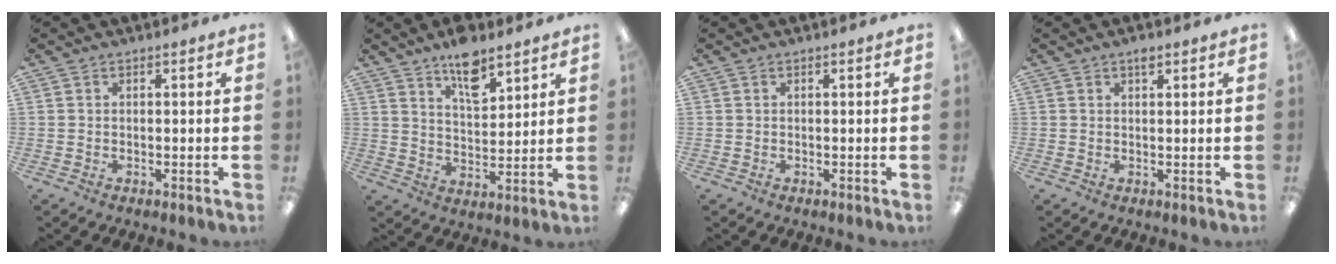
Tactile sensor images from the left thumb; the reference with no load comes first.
{"total": 9.7, "force": [7.1, 4.0, 5.2], "torque": [-0.073, -0.042, 0.121]}
{"total": 0.0}
{"total": 1.3, "force": [0.9, 0.5, 0.8], "torque": [-0.010, -0.001, 0.015]}